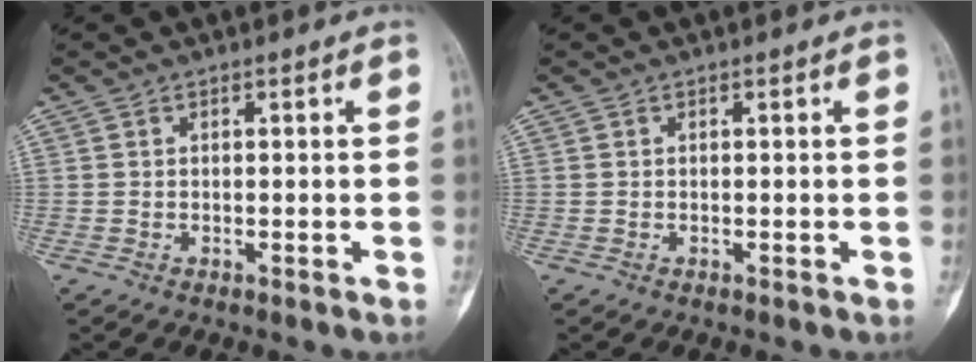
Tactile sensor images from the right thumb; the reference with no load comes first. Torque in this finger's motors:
{"motor_torque": [0.13, 0.05, 0.05, -0.05, 0.00]}